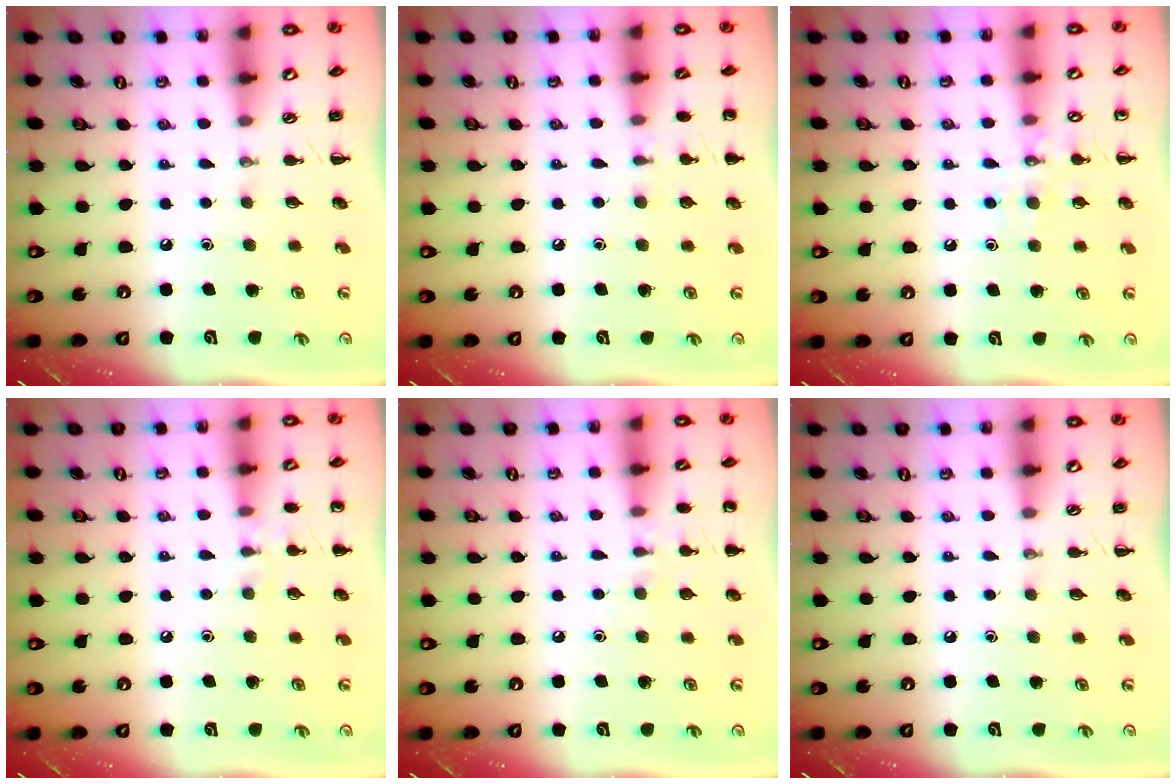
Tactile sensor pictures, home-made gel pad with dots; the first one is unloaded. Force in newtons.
{"total": 6.3, "press": 6.1, "slide": 1.6}
{"total": 8.2, "press": 8.1, "slide": 1.3}
{"total": 6.1, "press": 5.8, "slide": 2.0}
{"total": 6.5, "press": 6.3, "slide": 1.5}
{"total": 0.0}